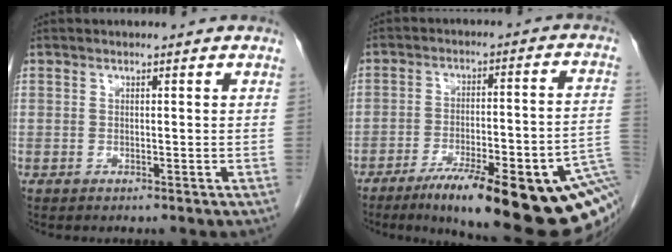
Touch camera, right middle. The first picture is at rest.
{"total": 22.0, "force": [-11.9, 3.6, 18.2], "torque": [-0.173, 0.009, -0.170]}